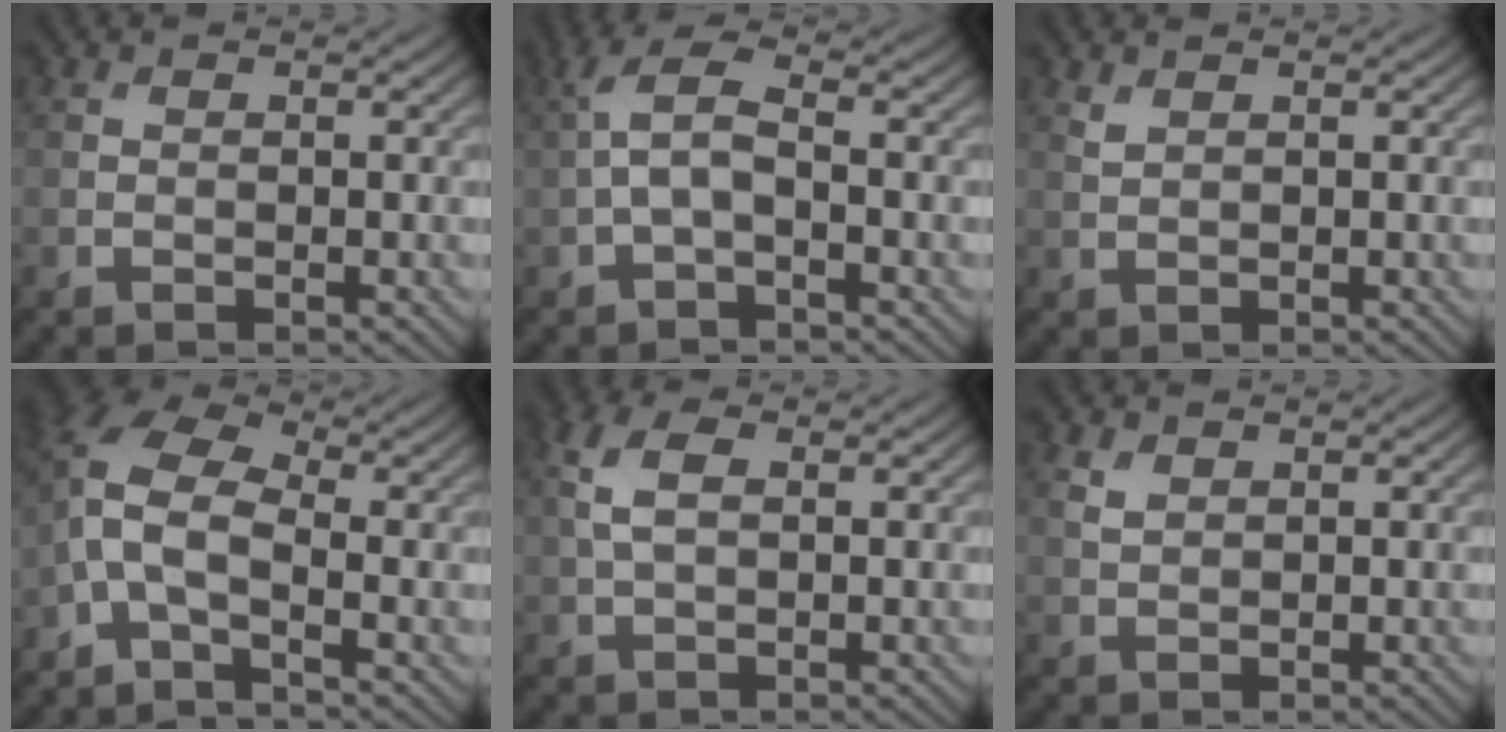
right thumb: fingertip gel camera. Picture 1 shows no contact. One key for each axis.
{"total": 4.3, "fx": -0.5, "fy": 1.7, "fz": 3.9, "tx": -0.092, "ty": 0.013, "tz": -0.018}
{"total": 1.0, "fx": 0.9, "fy": 0.3, "fz": 0.4, "tx": -0.018, "ty": -0.001, "tz": 0.021}
{"total": 6.9, "fx": -1.7, "fy": 3.0, "fz": 5.9, "tx": -0.138, "ty": 0.015, "tz": -0.057}
{"total": 4.3, "fx": 1.0, "fy": 2.3, "fz": 3.5, "tx": -0.096, "ty": 0.008, "tz": 0.018}
{"total": 1.7, "fx": 1.1, "fy": 1.0, "fz": 0.8, "tx": -0.024, "ty": -0.001, "tz": 0.026}